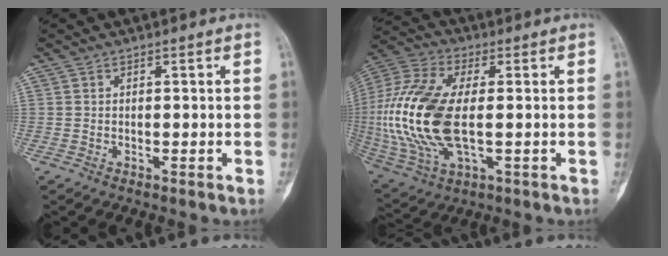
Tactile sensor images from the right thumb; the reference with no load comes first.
{"total": 21.3, "force": [-0.6, 10.4, 18.6], "torque": [-0.420, -0.002, -0.005]}